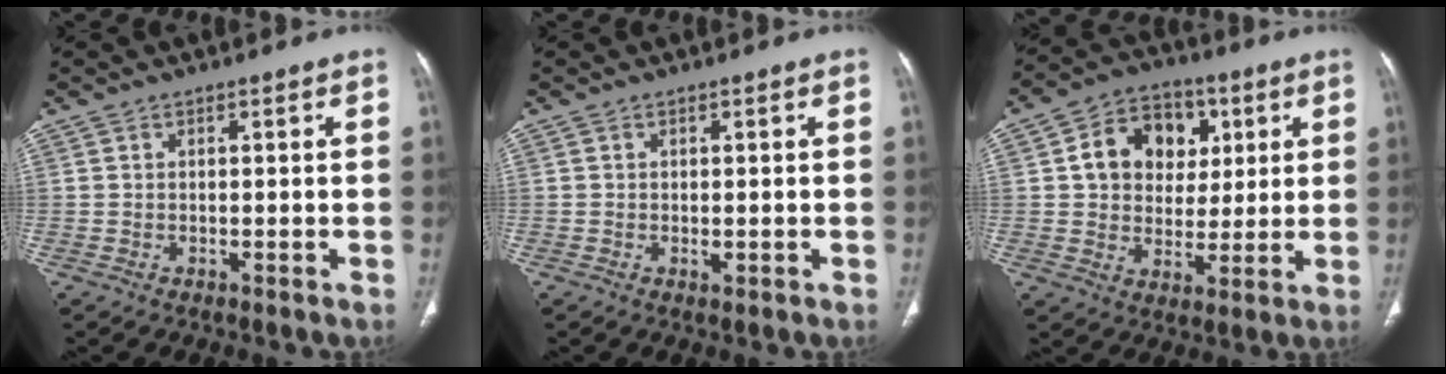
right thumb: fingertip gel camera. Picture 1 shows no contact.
{"total": 0.7, "force": [-0.1, 0.4, 0.5], "torque": [-0.008, -0.002, -0.002]}
{"total": 13.5, "force": [3.6, 10.8, 7.3], "torque": [-0.076, 0.002, 0.055]}